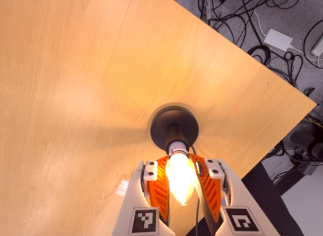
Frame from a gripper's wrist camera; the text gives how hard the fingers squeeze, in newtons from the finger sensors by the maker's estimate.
{"total": 24.9, "left": 23.5, "right": 26.3}